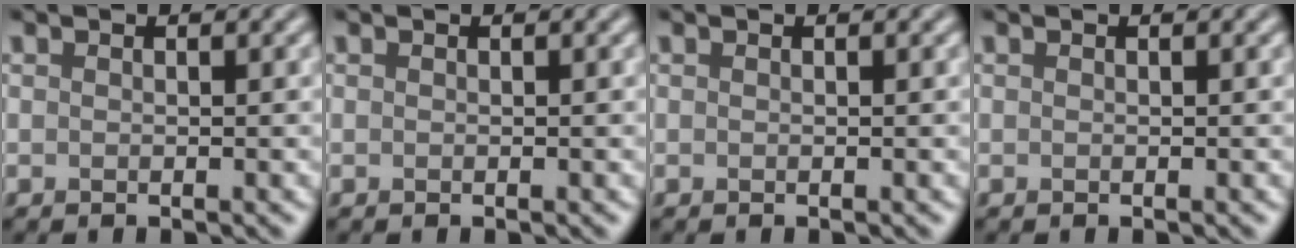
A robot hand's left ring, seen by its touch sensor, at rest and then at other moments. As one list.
[{"total": 0.0}, {"total": 0.0}, {"total": 0.0}]